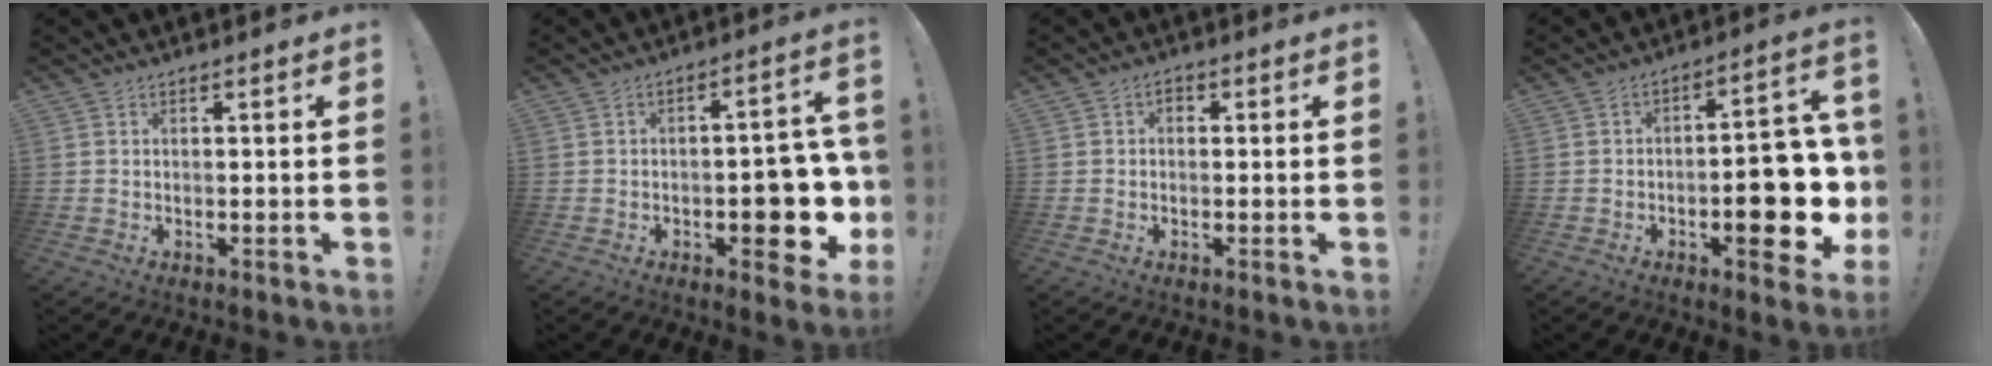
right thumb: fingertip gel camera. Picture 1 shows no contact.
{"total": 12.7, "force": [-3.5, 6.2, 10.5], "torque": [-0.104, 0.012, -0.054]}
{"total": 1.6, "force": [-0.4, 1.2, 0.9], "torque": [-0.009, 0.003, -0.010]}
{"total": 16.0, "force": [-4.0, 6.7, 14.0], "torque": [-0.161, 0.016, -0.055]}